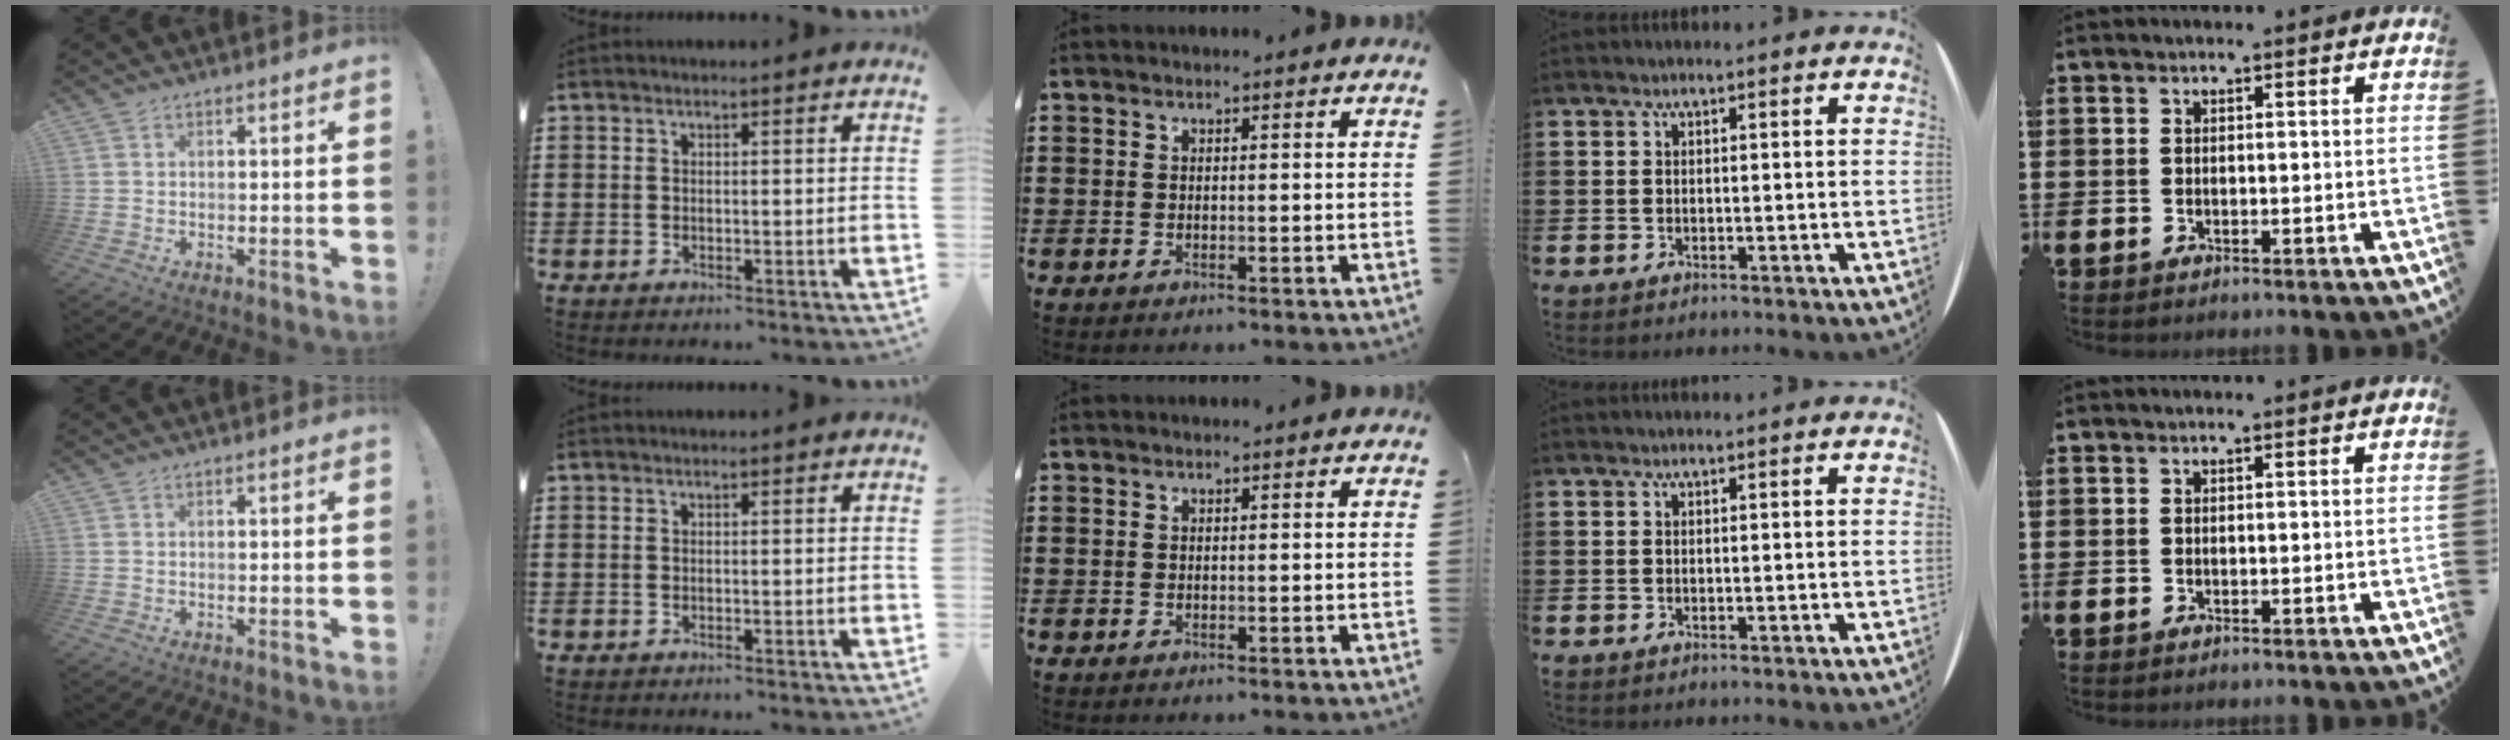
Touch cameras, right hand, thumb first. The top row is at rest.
{}